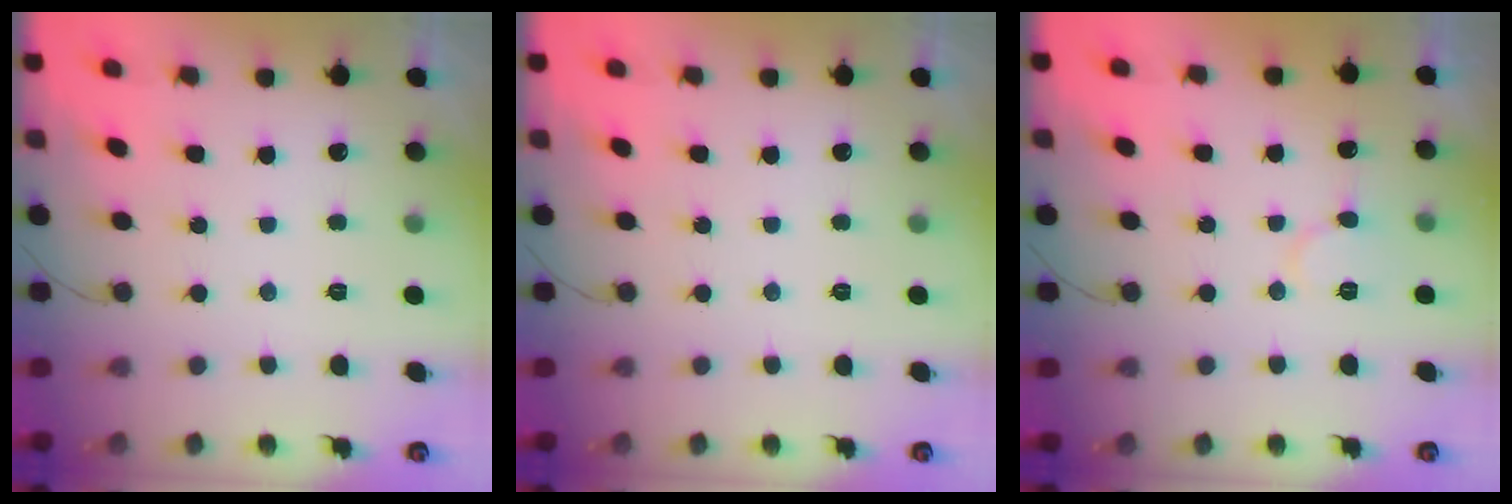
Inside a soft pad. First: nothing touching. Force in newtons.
{"total": 0.0}
{"total": 6.8, "press": 6.8, "slide": 0.8}